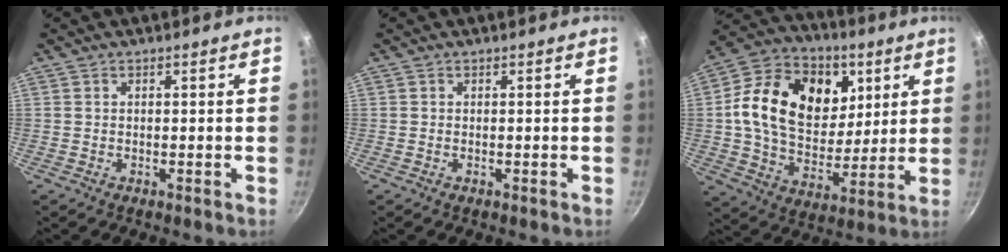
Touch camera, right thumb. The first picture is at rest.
{"total": 0.0}
{"total": 22.9, "force": [6.3, 16.2, 14.9], "torque": [-0.236, -0.013, 0.097]}